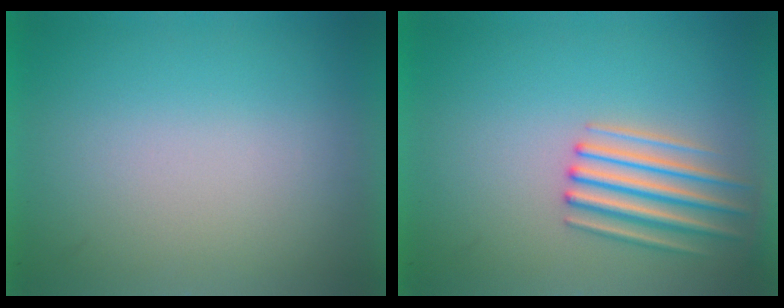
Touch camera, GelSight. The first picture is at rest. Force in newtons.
{"total": 1.6}